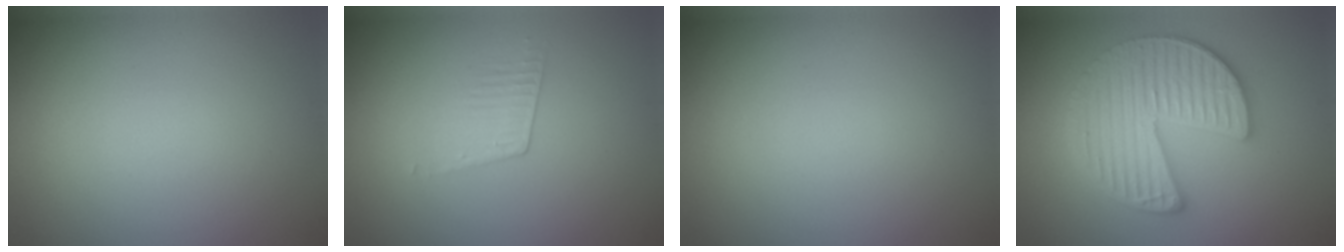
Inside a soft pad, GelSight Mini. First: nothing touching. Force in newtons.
{"total": 1.1, "press": 0.4, "slide": 1.1}
{"total": 0.0}
{"total": 6.0, "press": 5.9, "slide": 1.0}